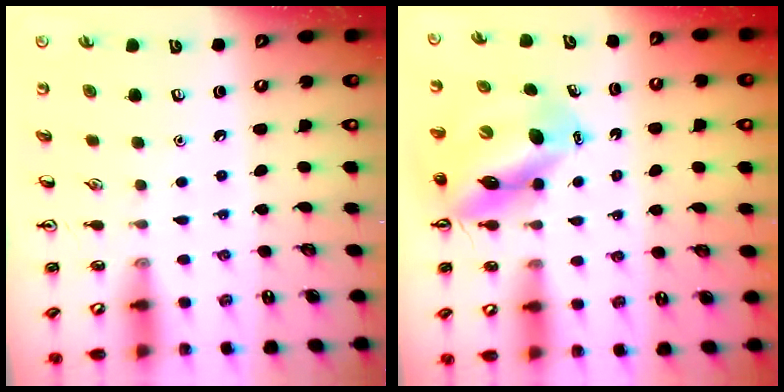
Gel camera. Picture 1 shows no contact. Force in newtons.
{"total": 11.6, "press": 10.9, "slide": 3.8}